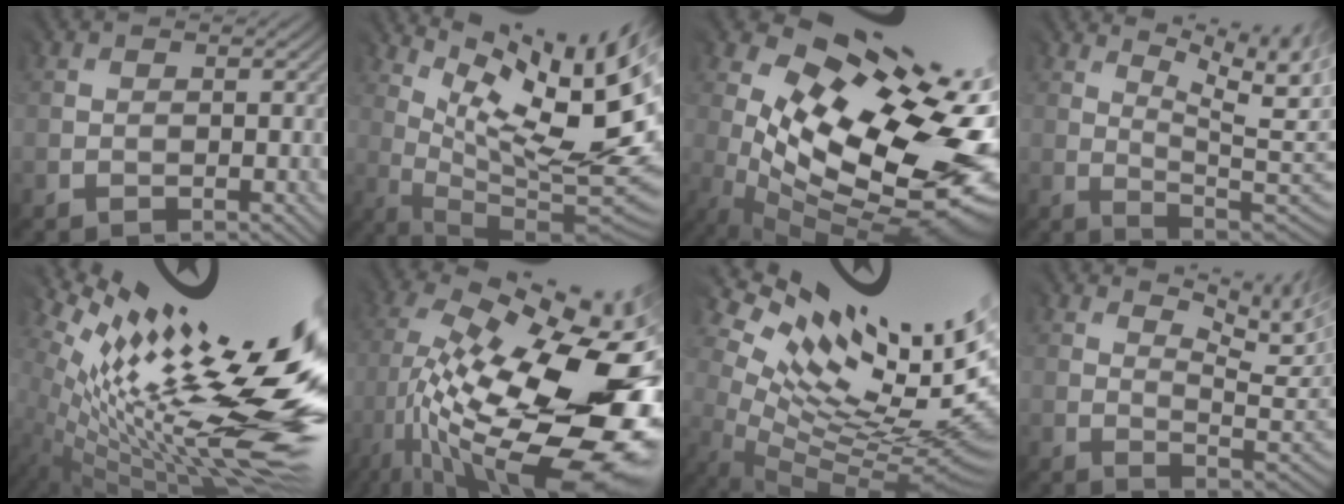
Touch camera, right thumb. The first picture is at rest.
{"total": 13.6, "force": [5.9, 2.5, 12.0], "torque": [-0.200, -0.015, 0.128]}
{"total": 16.0, "force": [1.0, 6.7, 14.5], "torque": [-0.223, -0.011, 0.047]}
{"total": 12.0, "force": [4.9, 3.7, 10.3], "torque": [-0.149, 0.023, 0.087]}
{"total": 18.4, "force": [2.8, 5.6, 17.3], "torque": [-0.301, -0.013, 0.062]}
{"total": 18.5, "force": [-3.5, 7.5, 16.6], "torque": [-0.285, -0.016, -0.052]}
{"total": 14.2, "force": [6.7, 4.1, 11.9], "torque": [-0.210, 0.002, 0.148]}
{"total": 11.1, "force": [4.8, 3.8, 9.3], "torque": [-0.149, 0.009, 0.084]}